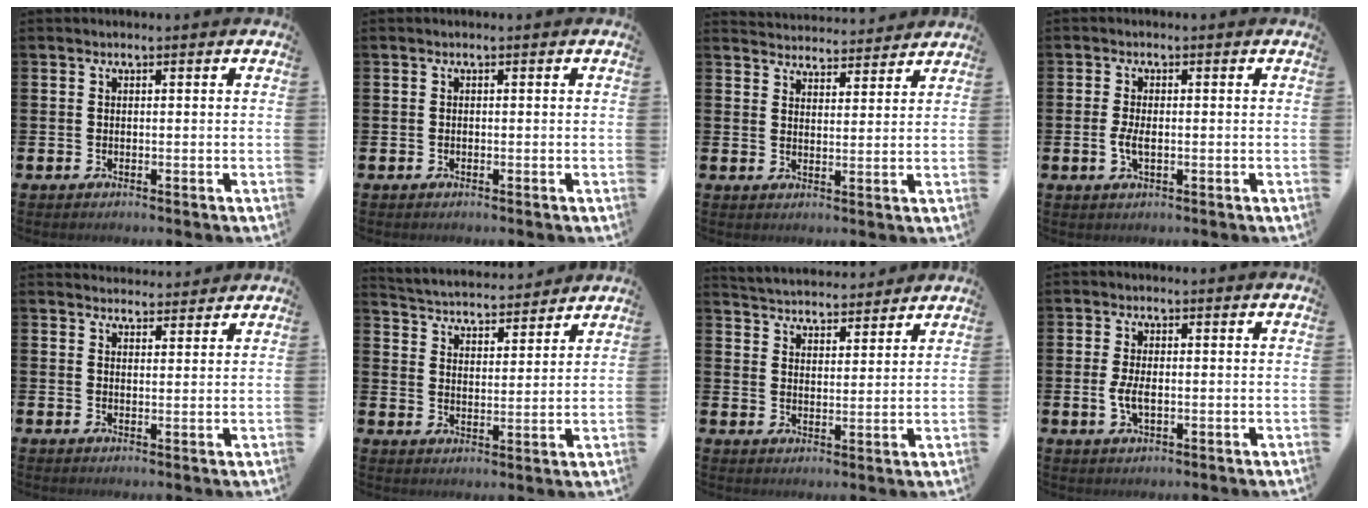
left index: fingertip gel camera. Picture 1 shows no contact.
{"total": 0.0}
{"total": 4.1, "force": [4.0, 0.7, -0.3], "torque": [-0.003, -0.027, 0.071]}
{"total": 2.5, "force": [-0.3, 1.1, 2.2], "torque": [-0.038, 0.000, -0.008]}
{"total": 2.9, "force": [2.8, 0.7, -0.2], "torque": [0.008, -0.017, 0.049]}
{"total": 4.6, "force": [4.5, 0.8, -0.1], "torque": [-0.025, -0.037, 0.078]}
{"total": 4.7, "force": [4.7, 0.8, -0.2], "torque": [-0.019, -0.030, 0.084]}
{"total": 3.0, "force": [-0.3, 1.4, 2.6], "torque": [-0.054, 0.000, -0.009]}